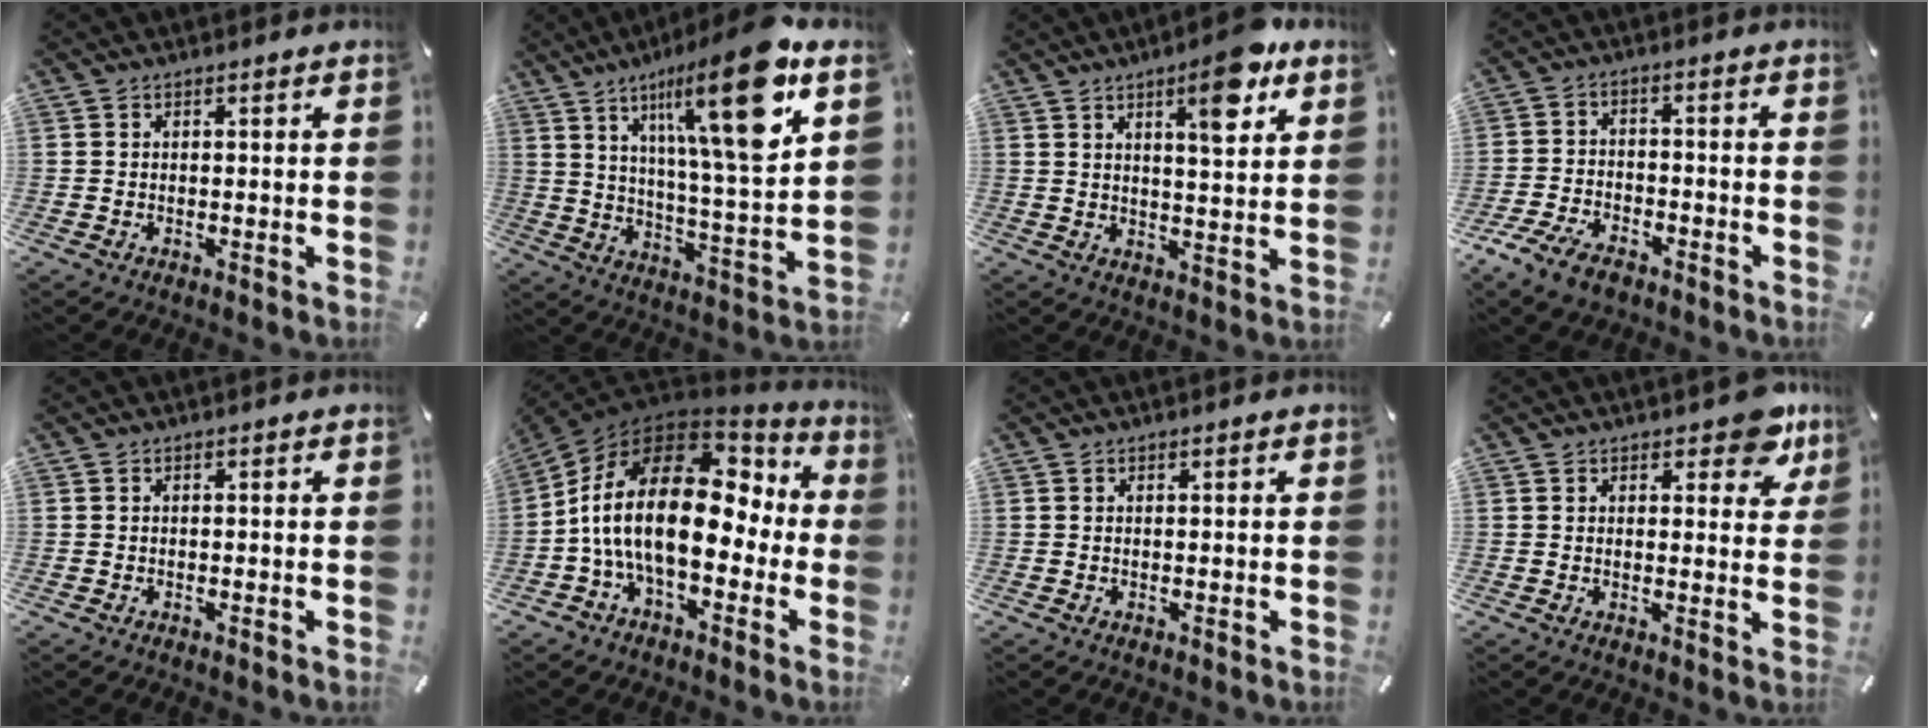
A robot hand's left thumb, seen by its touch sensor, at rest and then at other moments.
{"total": 22.2, "force": [11.3, 5.3, 18.3], "torque": [-0.298, -0.049, 0.162]}
{"total": 10.3, "force": [6.1, 2.7, 7.8], "torque": [-0.108, -0.031, 0.094]}
{"total": 7.4, "force": [-5.2, 3.8, 3.5], "torque": [-0.083, 0.017, -0.099]}
{"total": 0.0}
{"total": 21.7, "force": [-0.3, 11.9, 18.1], "torque": [-0.364, -0.001, -0.007]}
{"total": 0.0}
{"total": 8.1, "force": [5.4, 4.2, 4.3], "torque": [-0.034, -0.034, 0.093]}